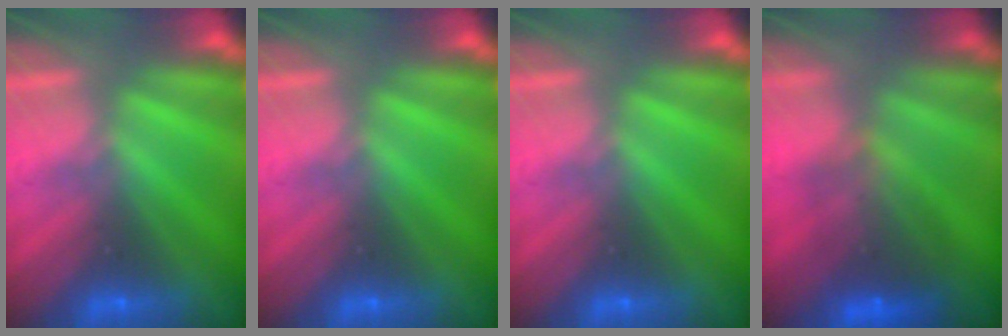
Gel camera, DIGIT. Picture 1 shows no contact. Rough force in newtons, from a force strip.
{"total": 0.0}
{"total": 0.0}
{"total": 7.3}